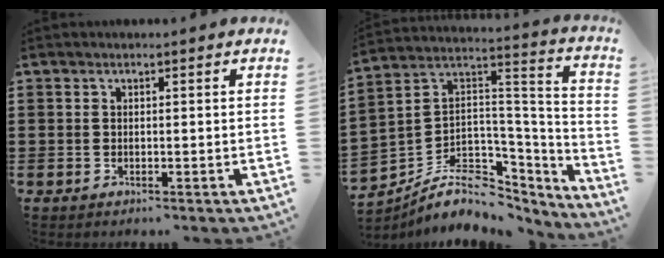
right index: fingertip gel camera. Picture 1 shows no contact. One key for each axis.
{"total": 8.9, "fx": -5.1, "fy": 6.0, "fz": 3.9, "tx": -0.093, "ty": 0.000, "tz": -0.090}